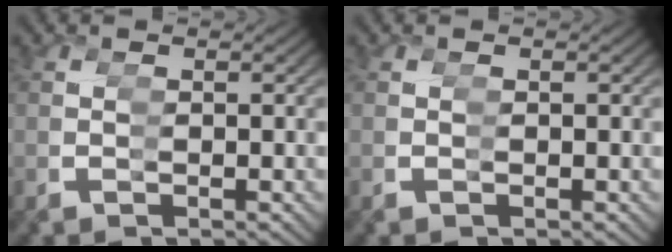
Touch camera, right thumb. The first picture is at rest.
{"total": 0.0}